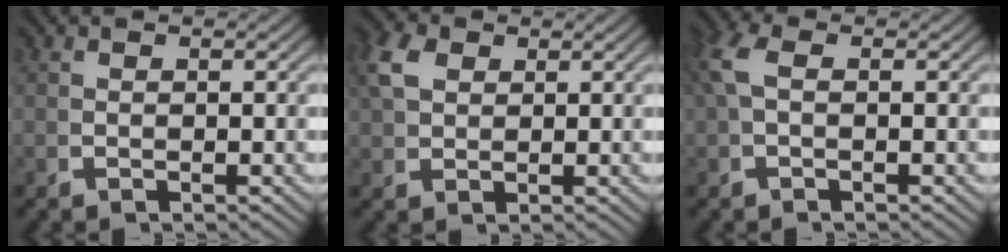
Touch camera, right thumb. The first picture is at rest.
{"total": 3.3, "force": [2.2, 1.9, 1.7], "torque": [-0.037, 0.004, 0.046]}
{"total": 1.7, "force": [0.4, 0.8, 1.4], "torque": [-0.042, 0.002, 0.011]}